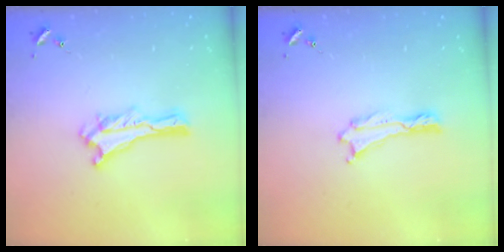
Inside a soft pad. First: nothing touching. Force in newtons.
{"total": 0.0}